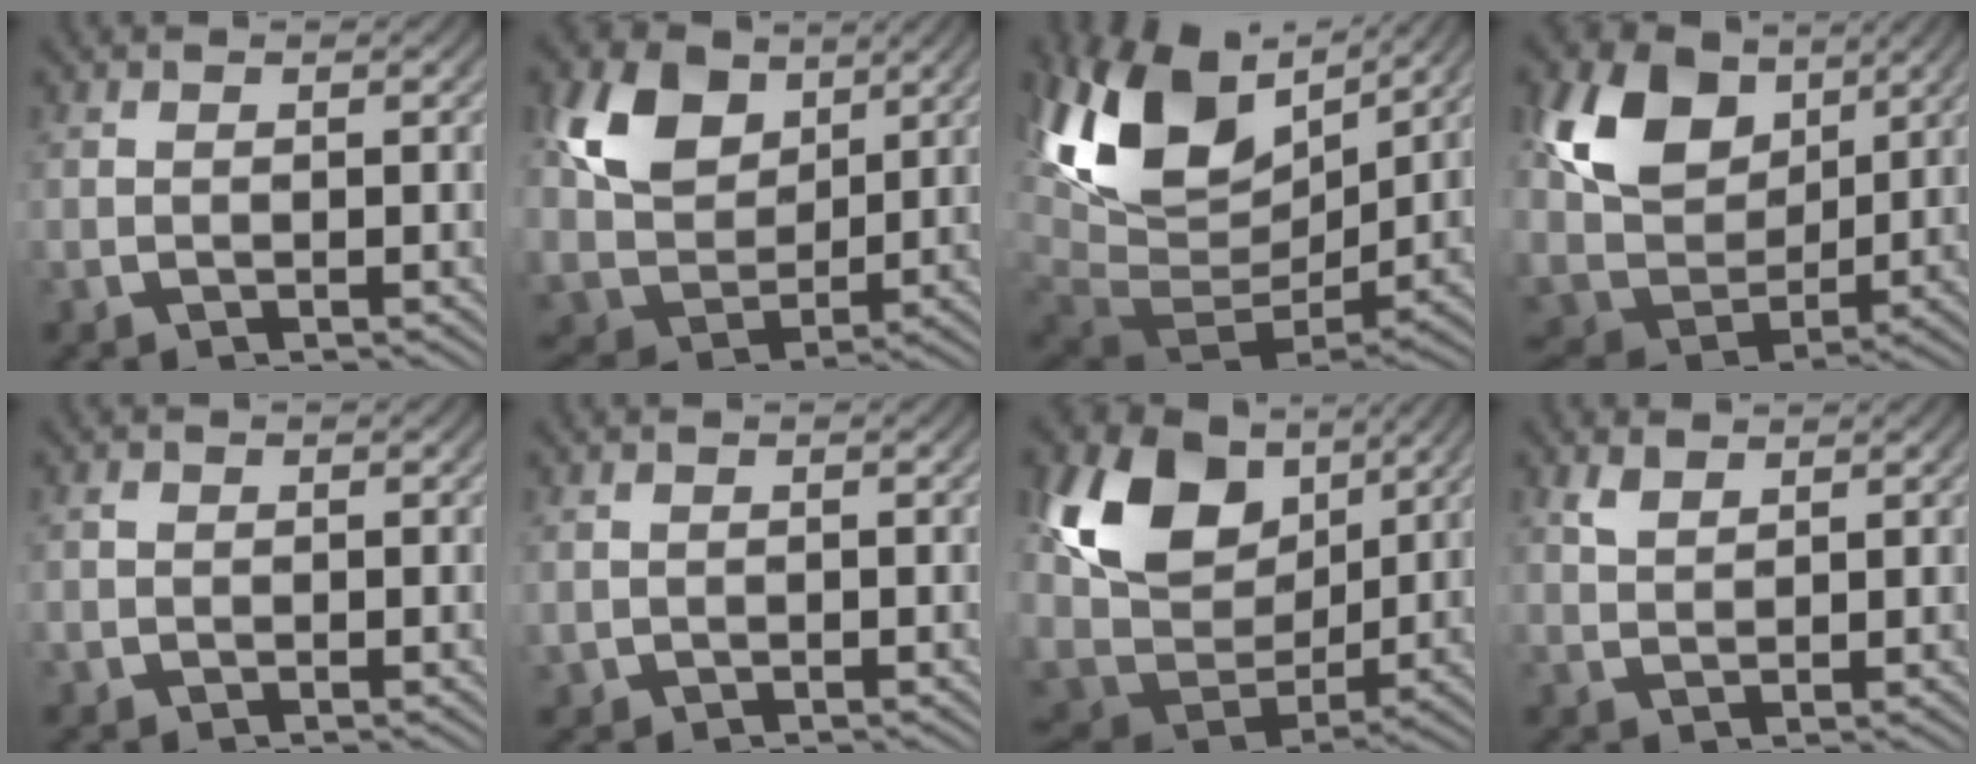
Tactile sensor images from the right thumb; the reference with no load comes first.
{"total": 10.4, "force": [2.2, 7.6, 6.7], "torque": [-0.164, -0.038, 0.050]}
{"total": 15.6, "force": [2.4, 10.4, 11.4], "torque": [-0.263, -0.051, 0.061]}
{"total": 11.9, "force": [2.6, 8.3, 8.2], "torque": [-0.184, -0.031, 0.054]}
{"total": 1.0, "force": [0.0, 0.9, 0.2], "torque": [-0.003, -0.006, 0.000]}
{"total": 1.0, "force": [0.0, 1.0, 0.2], "torque": [-0.007, -0.008, 0.005]}
{"total": 13.6, "force": [2.6, 8.9, 9.9], "torque": [-0.218, -0.030, 0.054]}
{"total": 1.8, "force": [1.6, 0.4, 0.5], "torque": [-0.005, 0.004, 0.038]}